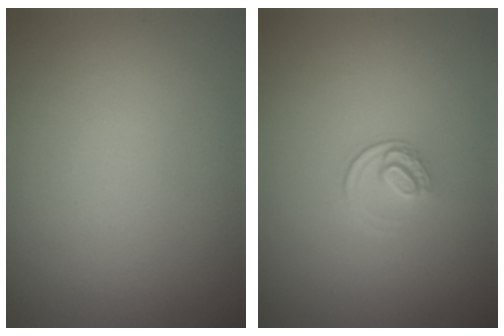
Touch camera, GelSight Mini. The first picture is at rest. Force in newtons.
{"total": 1.4, "press": 0.9, "slide": 1.0}